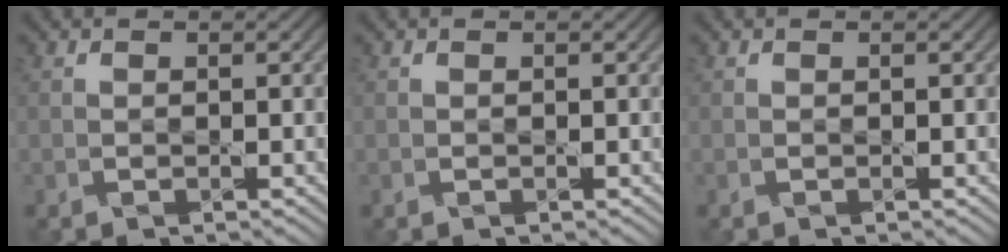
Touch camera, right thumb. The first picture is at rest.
{"total": 0.0}
{"total": 0.0}